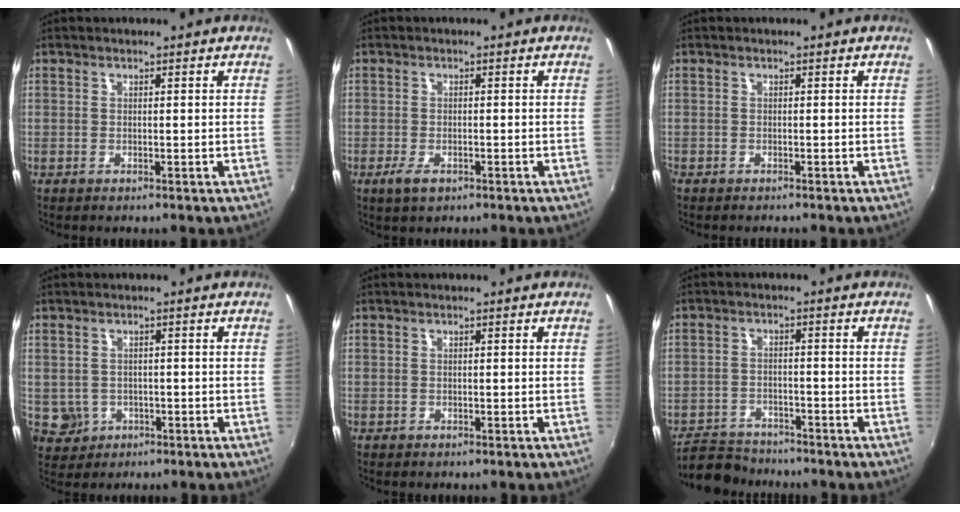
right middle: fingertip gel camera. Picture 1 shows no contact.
{"total": 3.7, "force": [-1.9, 1.9, 2.4], "torque": [-0.053, -0.007, -0.034]}
{"total": 1.4, "force": [-1.2, 0.7, 0.4], "torque": [-0.012, -0.004, -0.017]}
{"total": 6.1, "force": [-1.0, 5.7, 1.8], "torque": [-0.051, 0.003, 0.000]}
{"total": 1.0, "force": [-0.2, 0.9, 0.4], "torque": [-0.004, -0.003, -0.005]}
{"total": 8.8, "force": [-7.9, 3.4, 2.1], "torque": [-0.070, -0.003, -0.133]}